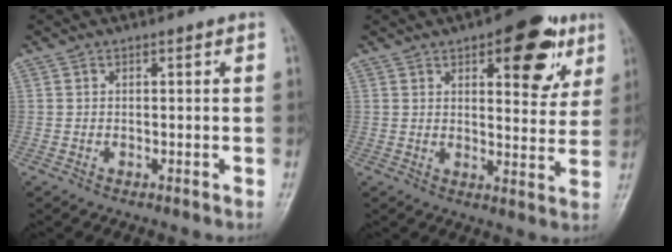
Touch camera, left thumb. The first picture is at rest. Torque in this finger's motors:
{"motor_torque": [1.67, 1.42, 1.04, -1.22, 0.14]}